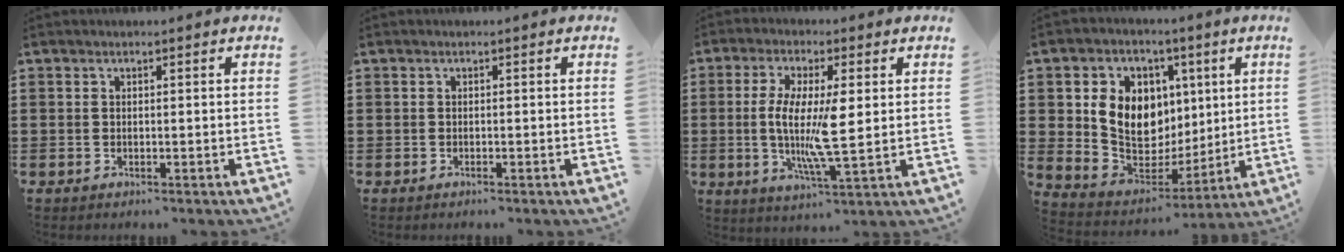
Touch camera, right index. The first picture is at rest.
{"total": 0.0}
{"total": 9.1, "force": [0.3, 1.9, 8.9], "torque": [-0.176, -0.007, 0.003]}
{"total": 10.5, "force": [2.4, 8.8, 5.1], "torque": [-0.128, 0.004, 0.051]}